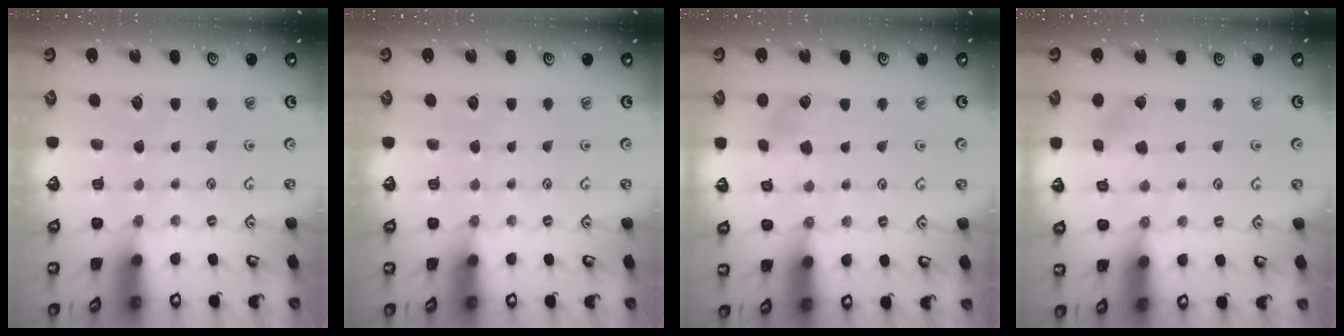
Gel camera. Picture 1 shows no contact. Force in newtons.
{"total": 0.0}
{"total": 4.1, "press": 4.1, "slide": 0.3}
{"total": 1.9, "press": 1.9, "slide": 0.1}